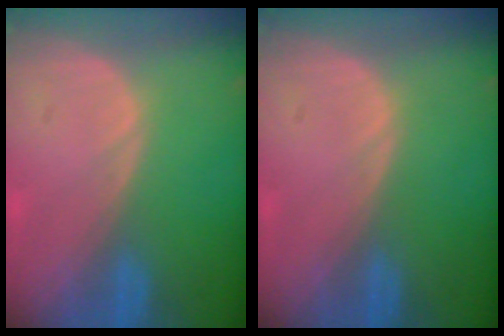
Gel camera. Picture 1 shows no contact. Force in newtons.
{"total": 0.0}